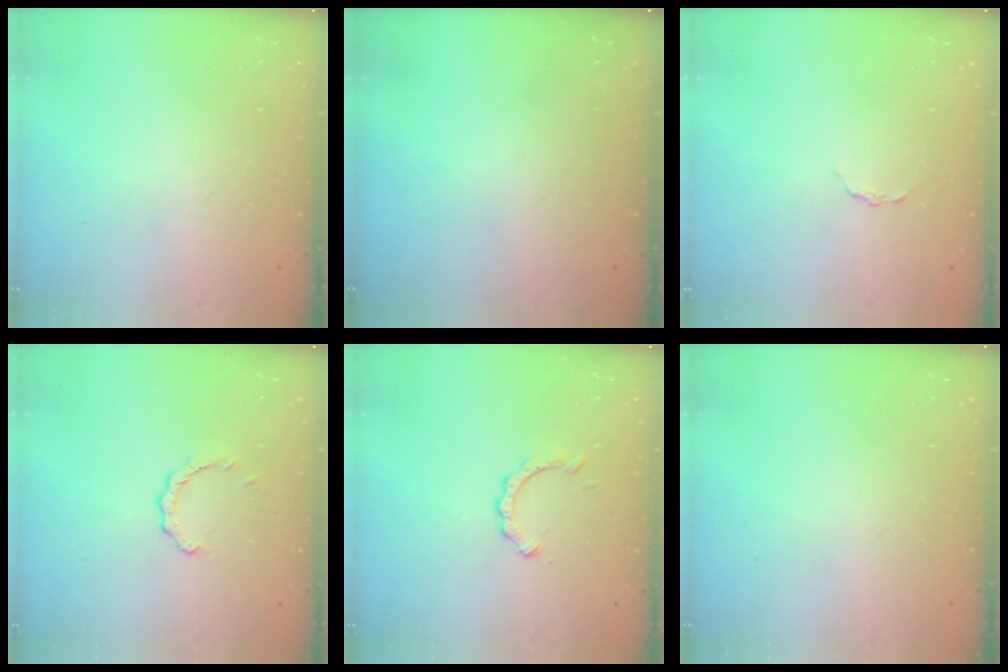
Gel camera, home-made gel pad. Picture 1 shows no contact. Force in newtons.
{"total": 0.0}
{"total": 2.0, "press": 2.0, "slide": 0.3}
{"total": 2.7, "press": 2.7, "slide": 0.3}
{"total": 2.3, "press": 2.3, "slide": 0.2}
{"total": 0.0}